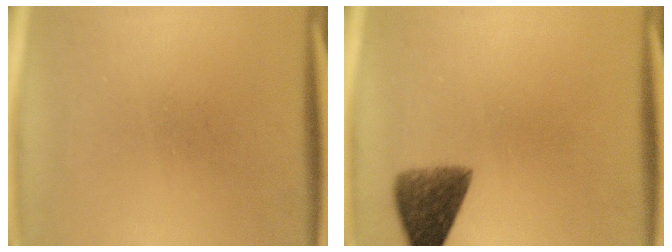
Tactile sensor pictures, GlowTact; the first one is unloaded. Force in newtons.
{"total": 6.7}